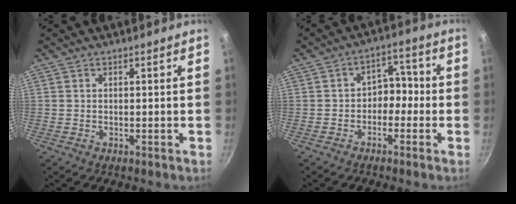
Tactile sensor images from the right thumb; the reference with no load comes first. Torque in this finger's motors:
{"motor_torque": [-0.42, -0.03, 0.08, 0.52, 0.06]}